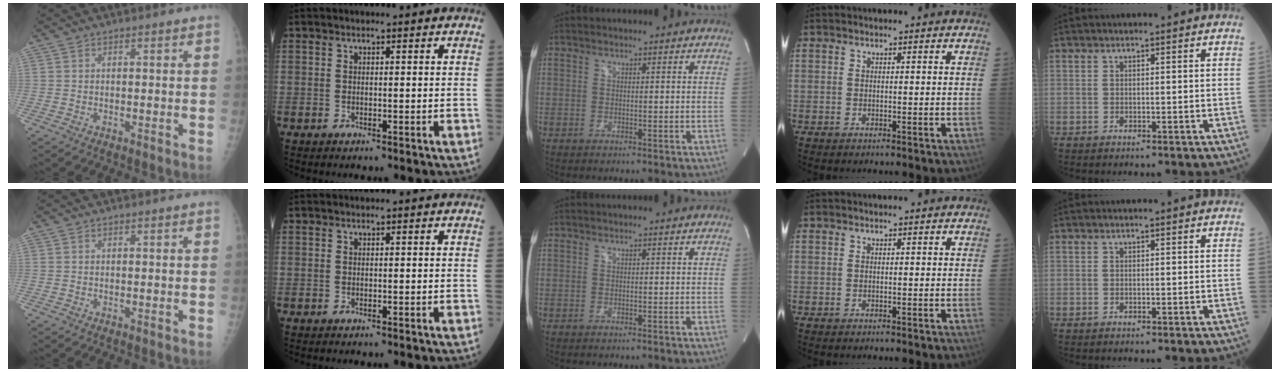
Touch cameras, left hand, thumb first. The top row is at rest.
{}